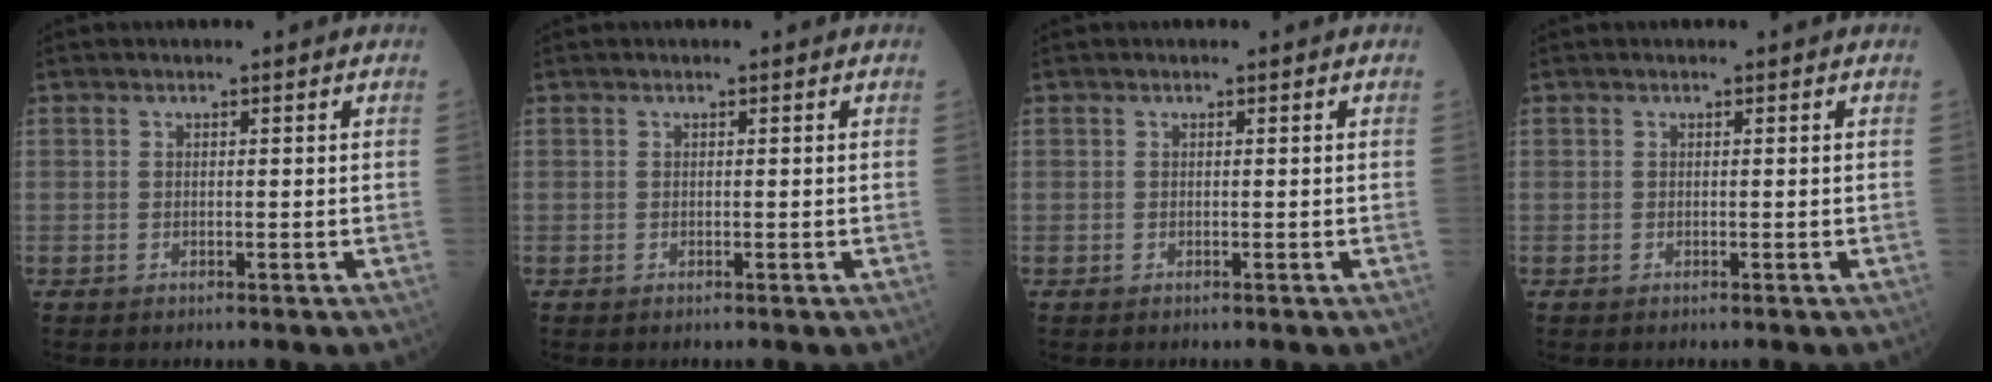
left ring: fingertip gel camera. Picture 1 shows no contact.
{"total": 0.0}
{"total": 0.0}
{"total": 0.0}